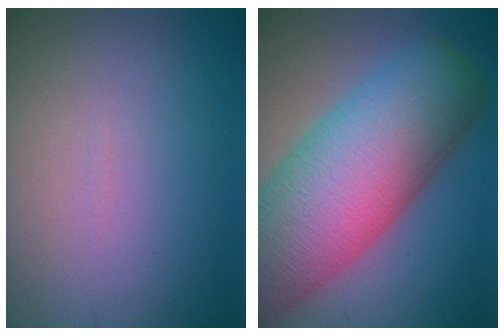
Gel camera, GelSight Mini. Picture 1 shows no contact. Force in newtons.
{"total": 14.3, "press": 14.3, "slide": 0.9}